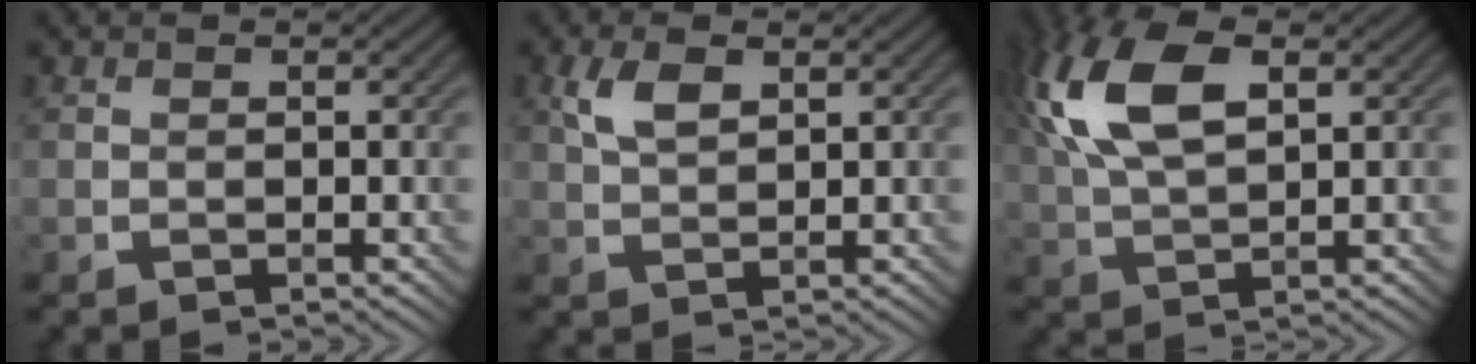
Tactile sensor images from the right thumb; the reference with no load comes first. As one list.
[{"total": 3.4, "force": [1.6, 1.5, 2.6], "torque": [-0.062, 0.005, 0.033]}, {"total": 10.8, "force": [3.7, 4.9, 8.9], "torque": [-0.218, 0.022, 0.067]}]